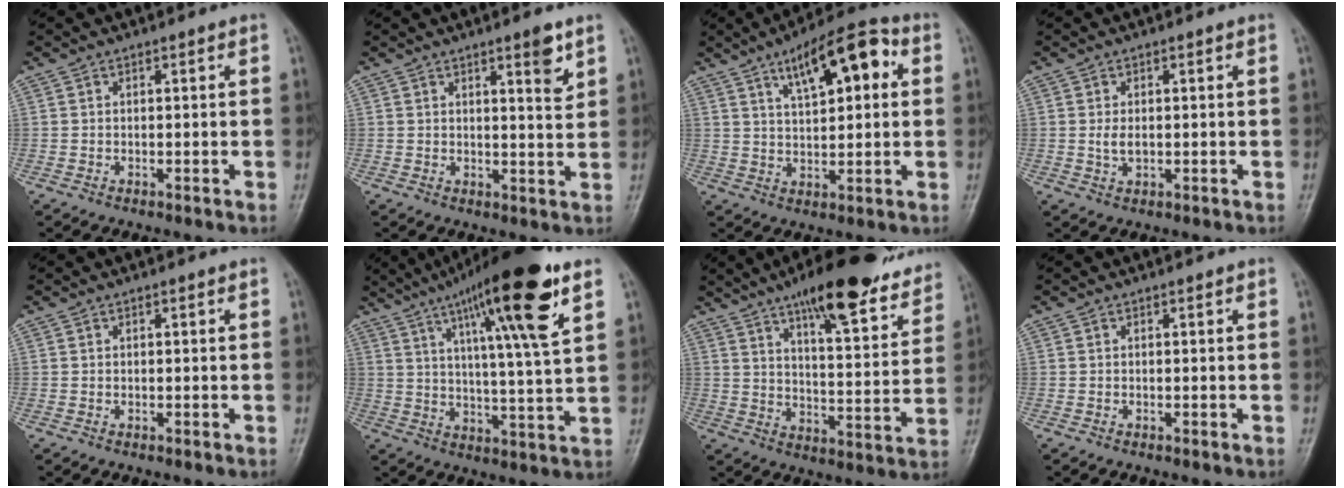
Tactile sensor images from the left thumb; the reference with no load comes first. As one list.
[{"total": 4.7, "force": [2.8, 0.9, 3.7], "torque": [-0.046, -0.021, 0.041]}, {"total": 13.2, "force": [5.0, 5.2, 11.0], "torque": [-0.142, 0.007, 0.072]}, {"total": 2.4, "force": [0.1, 1.4, 1.9], "torque": [-0.037, -0.003, 0.004]}, {"total": 0.0}, {"total": 19.4, "force": [10.5, 2.3, 16.2], "torque": [-0.249, -0.032, 0.164]}, {"total": 21.1, "force": [15.0, 5.9, 13.6], "torque": [-0.162, -0.058, 0.220]}, {"total": 0.0}]